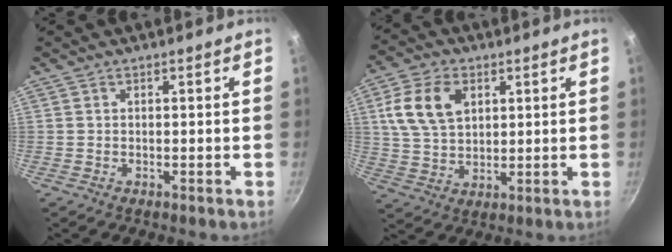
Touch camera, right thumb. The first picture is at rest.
{"total": 11.1, "force": [3.6, 7.5, 7.5], "torque": [-0.125, -0.002, 0.069]}